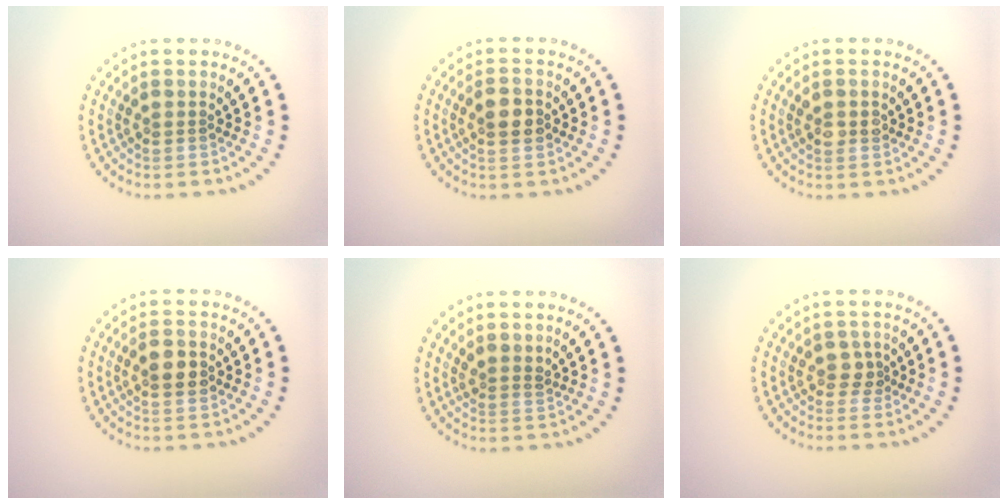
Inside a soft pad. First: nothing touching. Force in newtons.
{"total": 2.1, "press": 2.1, "slide": 0.2}
{"total": 1.6, "press": 1.6, "slide": 0.3}
{"total": 2.1, "press": 2.1, "slide": 0.2}
{"total": 1.5, "press": 1.1, "slide": 1.0}
{"total": 1.5, "press": 1.2, "slide": 0.8}